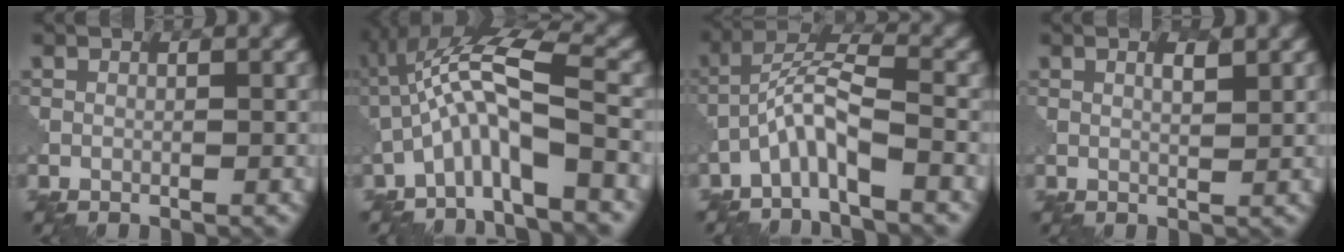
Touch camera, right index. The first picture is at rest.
{"total": 6.6, "force": [-2.2, 1.2, 6.1], "torque": [-0.118, 0.023, -0.051]}
{"total": 4.3, "force": [-2.6, 0.7, 3.3], "torque": [-0.066, 0.015, -0.058]}
{"total": 1.2, "force": [0.7, 0.3, 0.9], "torque": [-0.019, -0.001, 0.012]}